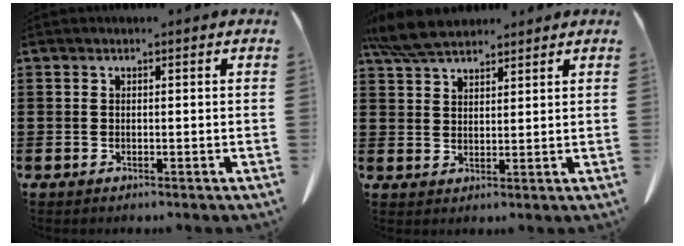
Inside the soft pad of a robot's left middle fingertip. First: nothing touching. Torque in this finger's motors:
{"motor_torque": [0.57, 0.38, 0.07, 0.03]}